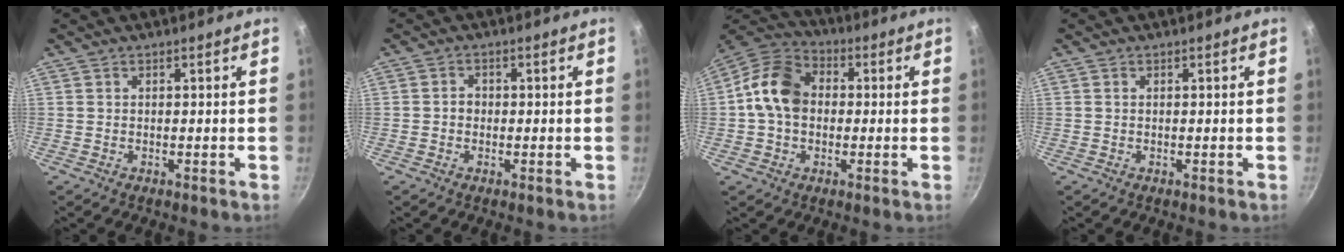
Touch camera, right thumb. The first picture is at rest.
{"total": 1.7, "force": [-0.3, 1.5, 0.8], "torque": [-0.009, 0.008, -0.007]}
{"total": 11.9, "force": [0.2, 9.1, 7.7], "torque": [-0.113, 0.026, -0.014]}
{"total": 0.0}